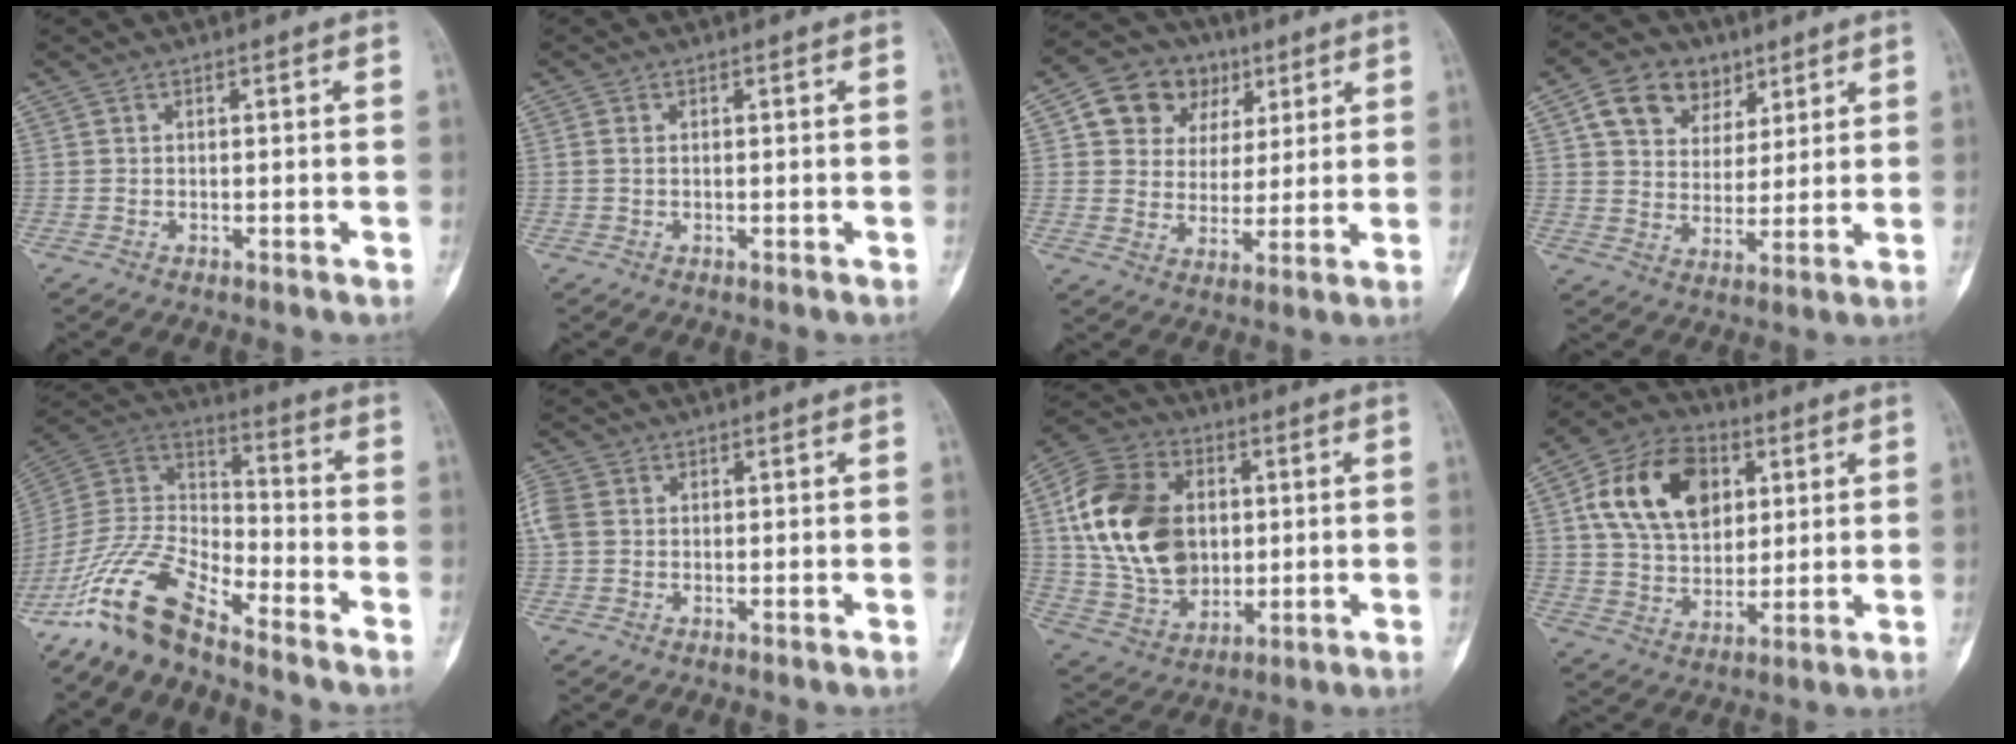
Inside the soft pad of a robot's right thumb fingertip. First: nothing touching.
{"total": 0.9, "force": [0.0, 0.7, 0.6], "torque": [-0.012, 0.001, -0.002]}
{"total": 12.7, "force": [5.3, 10.5, 5.0], "torque": [-0.042, -0.003, 0.089]}
{"total": 11.8, "force": [5.8, 8.8, 5.3], "torque": [-0.059, -0.015, 0.101]}
{"total": 14.3, "force": [-11.5, 4.3, 7.4], "torque": [-0.141, 0.080, -0.231]}
{"total": 4.3, "force": [0.2, 3.4, 2.6], "torque": [-0.074, 0.010, -0.001]}
{"total": 21.4, "force": [2.4, 15.6, 14.4], "torque": [-0.256, 0.006, 0.051]}
{"total": 17.6, "force": [5.3, 12.2, 11.5], "torque": [-0.178, -0.003, 0.093]}